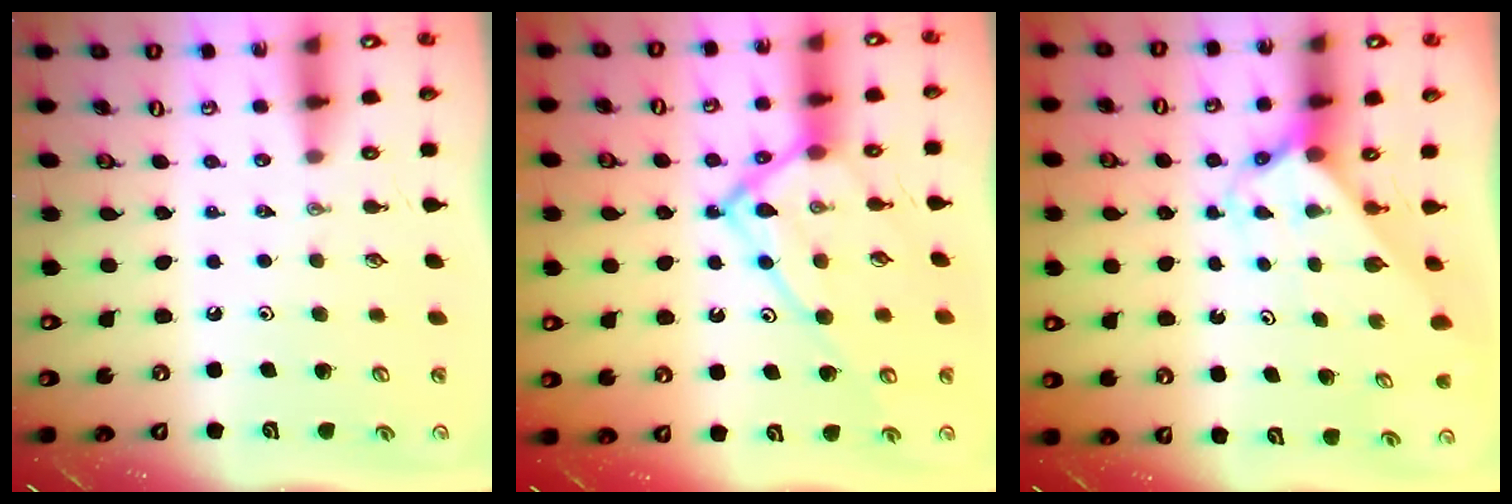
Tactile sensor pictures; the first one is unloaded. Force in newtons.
{"total": 16.0, "press": 16.0, "slide": 1.6}
{"total": 2.3, "press": 2.3, "slide": 0.1}